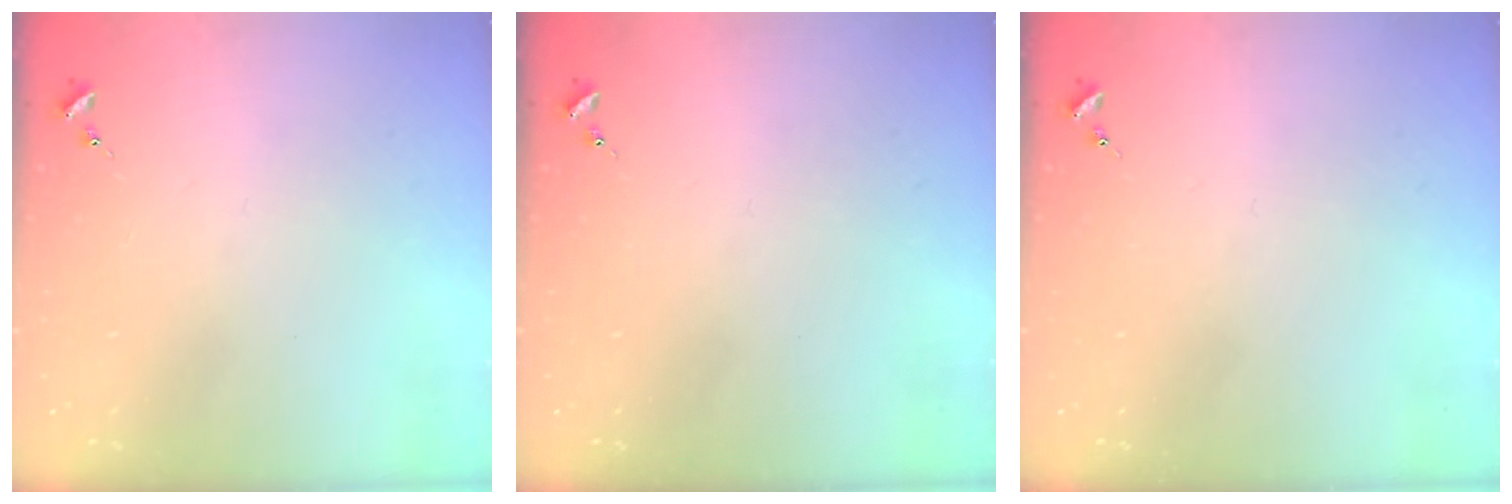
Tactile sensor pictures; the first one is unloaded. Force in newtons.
{"total": 0.0}
{"total": 0.0}